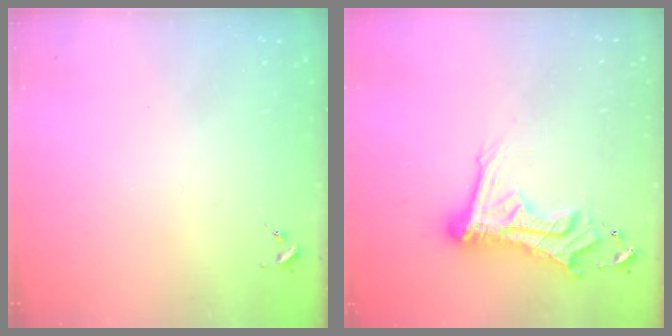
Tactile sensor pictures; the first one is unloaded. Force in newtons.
{"total": 16.2, "press": 16.1, "slide": 1.6}